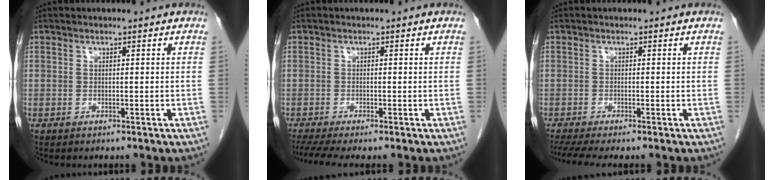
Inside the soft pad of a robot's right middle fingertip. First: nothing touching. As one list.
[{"total": 4.4, "force": [-3.3, 0.2, 2.9], "torque": [-0.052, -0.011, -0.059]}, {"total": 4.6, "force": [-3.7, 0.1, 2.8], "torque": [-0.047, -0.012, -0.065]}]